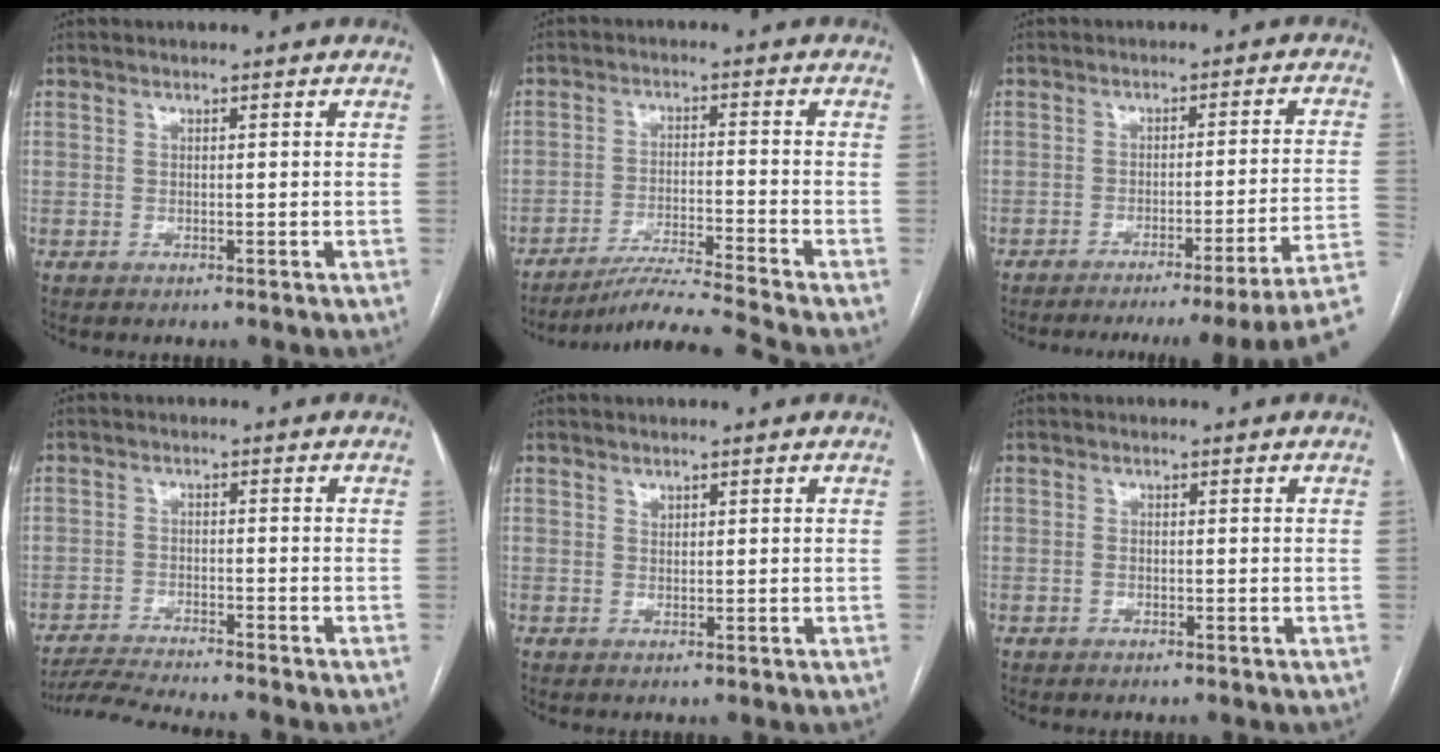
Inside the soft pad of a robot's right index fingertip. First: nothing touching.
{"total": 9.9, "force": [-8.9, -3.3, 3.0], "torque": [-0.040, -0.018, -0.157]}
{"total": 15.7, "force": [-12.2, -3.2, 9.4], "torque": [-0.066, 0.001, -0.156]}
{"total": 6.5, "force": [-6.2, -1.0, 1.7], "torque": [-0.027, -0.017, -0.111]}
{"total": 0.7, "force": [0.5, 0.4, 0.2], "torque": [-0.003, -0.003, 0.008]}
{"total": 0.8, "force": [-0.3, 0.5, 0.6], "torque": [-0.015, 0.000, -0.004]}